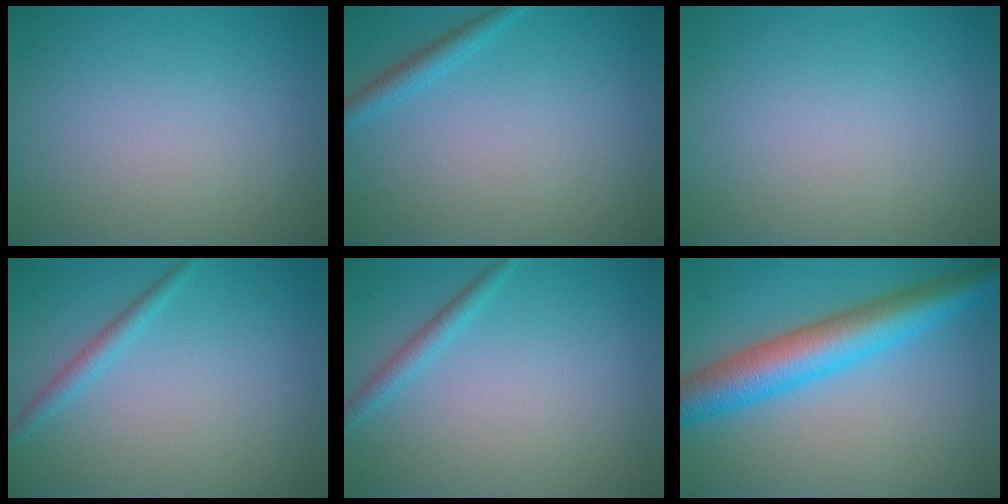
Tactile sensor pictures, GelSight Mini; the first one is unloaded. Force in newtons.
{"total": 1.6, "press": 1.6, "slide": 0.1}
{"total": 0.0}
{"total": 1.5, "press": 1.5, "slide": 0.1}
{"total": 1.5, "press": 1.5, "slide": 0.1}
{"total": 7.4, "press": 7.4, "slide": 0.1}